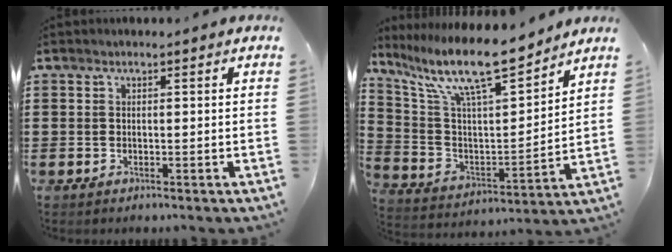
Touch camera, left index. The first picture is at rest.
{"total": 13.2, "force": [10.5, 2.3, 7.7], "torque": [-0.180, -0.058, 0.181]}